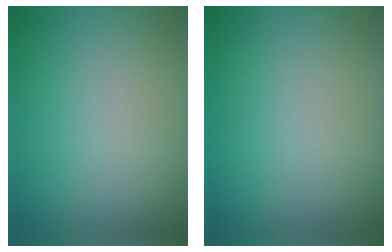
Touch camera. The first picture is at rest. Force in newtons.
{"total": 0.0}